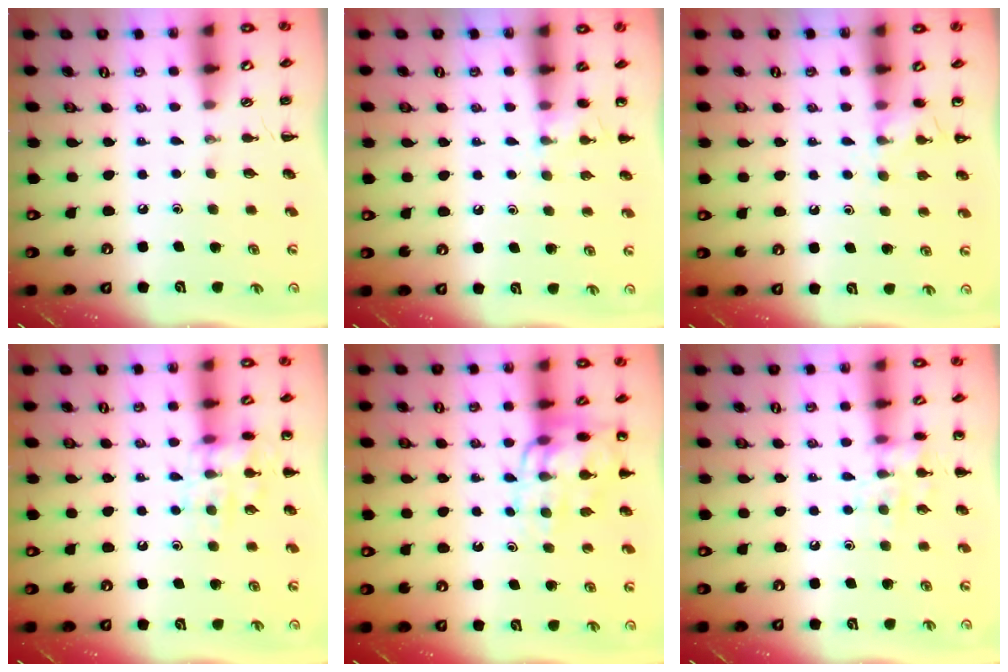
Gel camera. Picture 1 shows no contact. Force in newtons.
{"total": 5.5, "press": 5.1, "slide": 2.0}
{"total": 7.4, "press": 7.0, "slide": 2.3}
{"total": 12.3, "press": 12.3, "slide": 0.9}
{"total": 12.8, "press": 12.5, "slide": 2.5}
{"total": 10.2, "press": 10.2, "slide": 0.6}